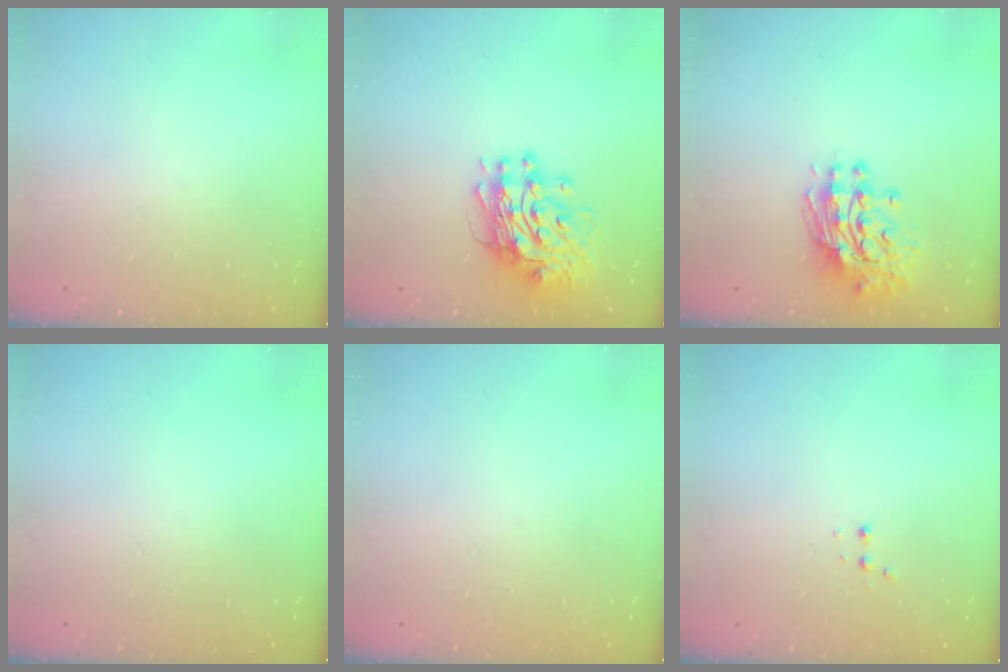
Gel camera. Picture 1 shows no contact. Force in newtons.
{"total": 11.7, "press": 11.7, "slide": 1.1}
{"total": 11.5, "press": 11.4, "slide": 1.2}
{"total": 0.0}
{"total": 0.0}
{"total": 2.5, "press": 2.4, "slide": 0.8}